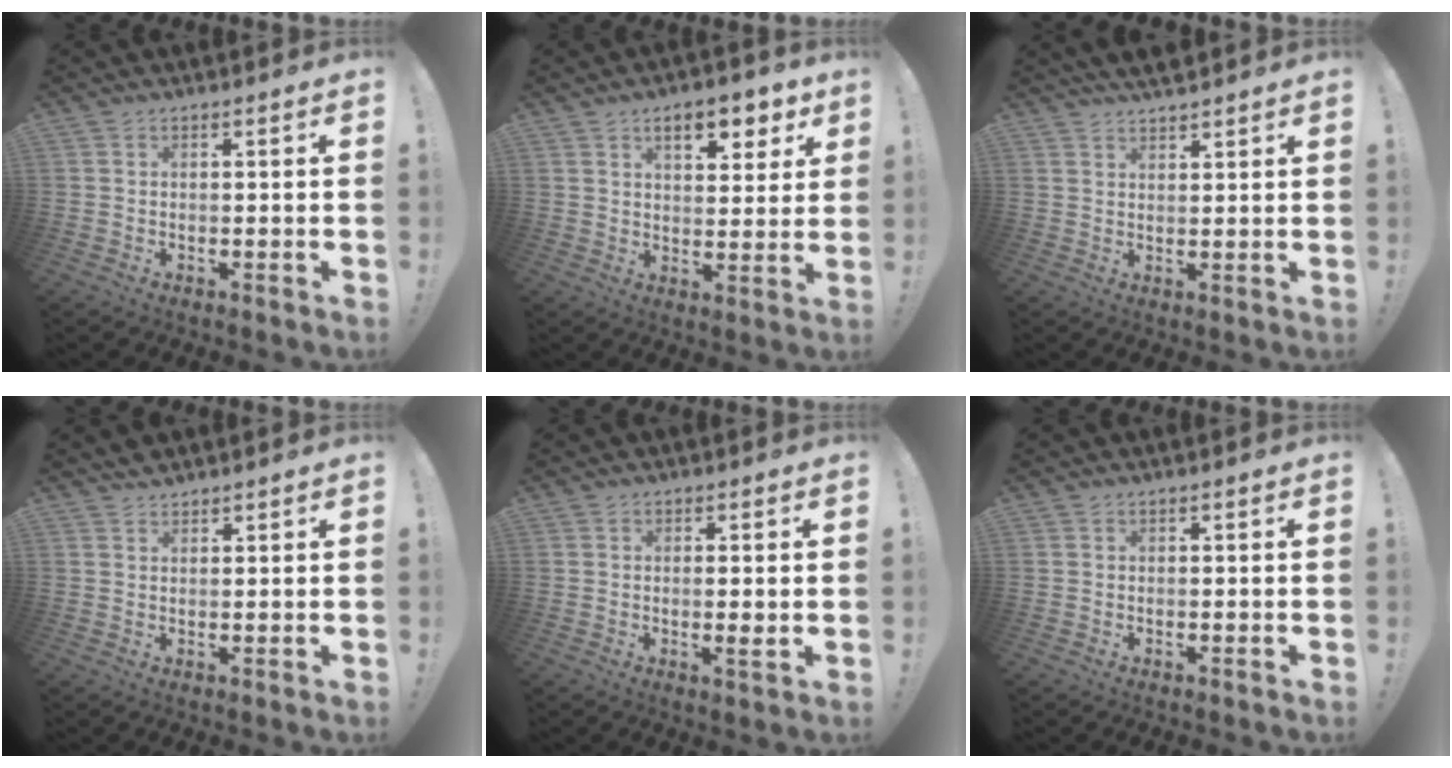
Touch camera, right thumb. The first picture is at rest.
{"total": 9.4, "force": [5.5, 3.9, 6.6], "torque": [-0.085, -0.026, 0.093]}
{"total": 3.8, "force": [3.5, 0.8, 1.2], "torque": [-0.022, -0.018, 0.066]}
{"total": 2.1, "force": [2.0, 0.5, 0.2], "torque": [0.003, -0.016, 0.038]}
{"total": 2.6, "force": [0.2, 0.1, 2.6], "torque": [-0.029, -0.009, -0.001]}
{"total": 0.0}